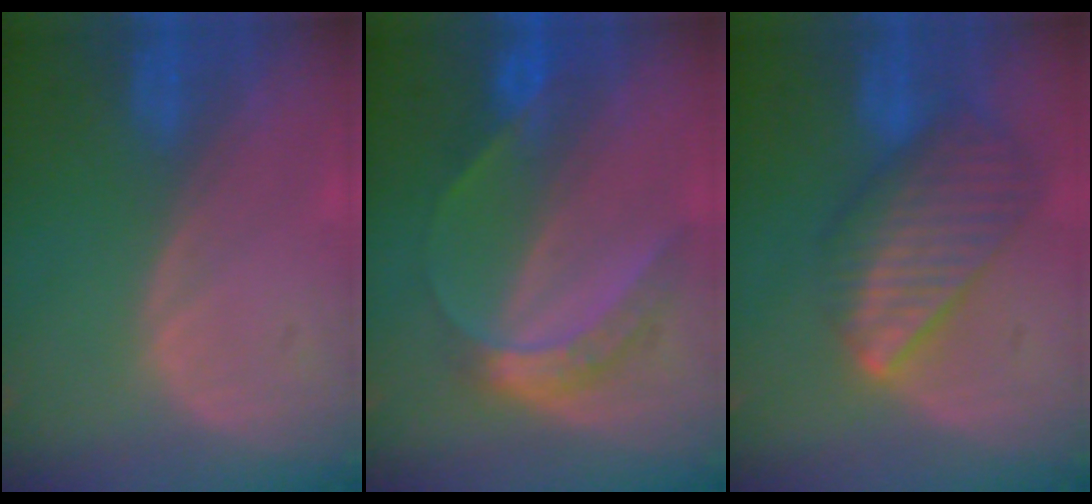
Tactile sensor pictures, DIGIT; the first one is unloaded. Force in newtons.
{"total": 6.8, "press": 5.6, "slide": 3.9}
{"total": 9.2, "press": 8.0, "slide": 4.5}